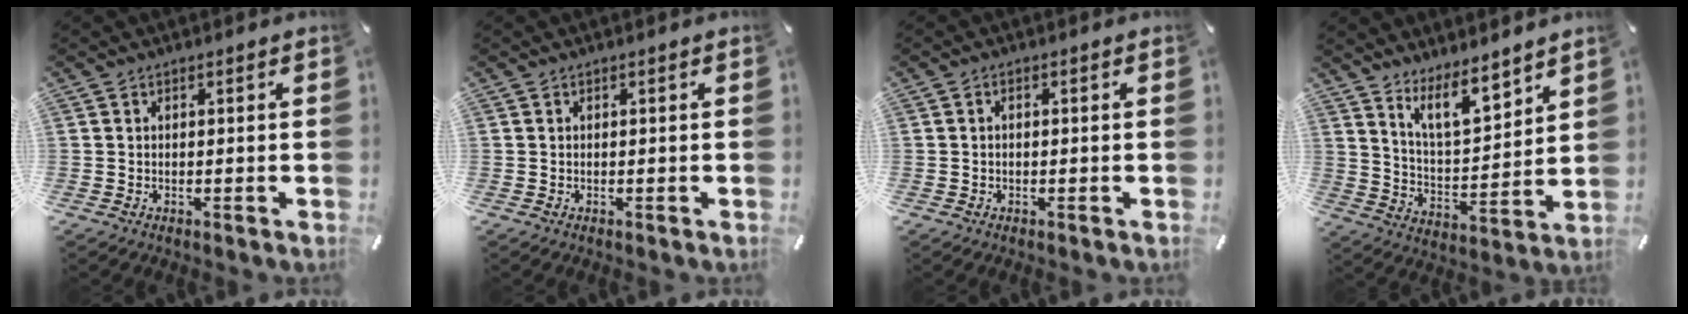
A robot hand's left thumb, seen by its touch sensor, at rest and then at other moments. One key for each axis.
{"total": 0.0}
{"total": 0.8, "fx": 0.0, "fy": 0.5, "fz": 0.7, "tx": -0.013, "ty": 0.002, "tz": 0.000}
{"total": 11.1, "fx": 9.1, "fy": 4.1, "fz": 4.8, "tx": -0.086, "ty": -0.059, "tz": 0.165}